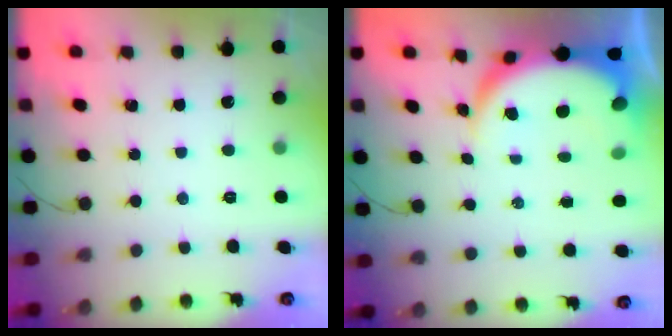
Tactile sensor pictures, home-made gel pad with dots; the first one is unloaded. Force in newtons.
{"total": 8.7, "press": 8.6, "slide": 1.6}